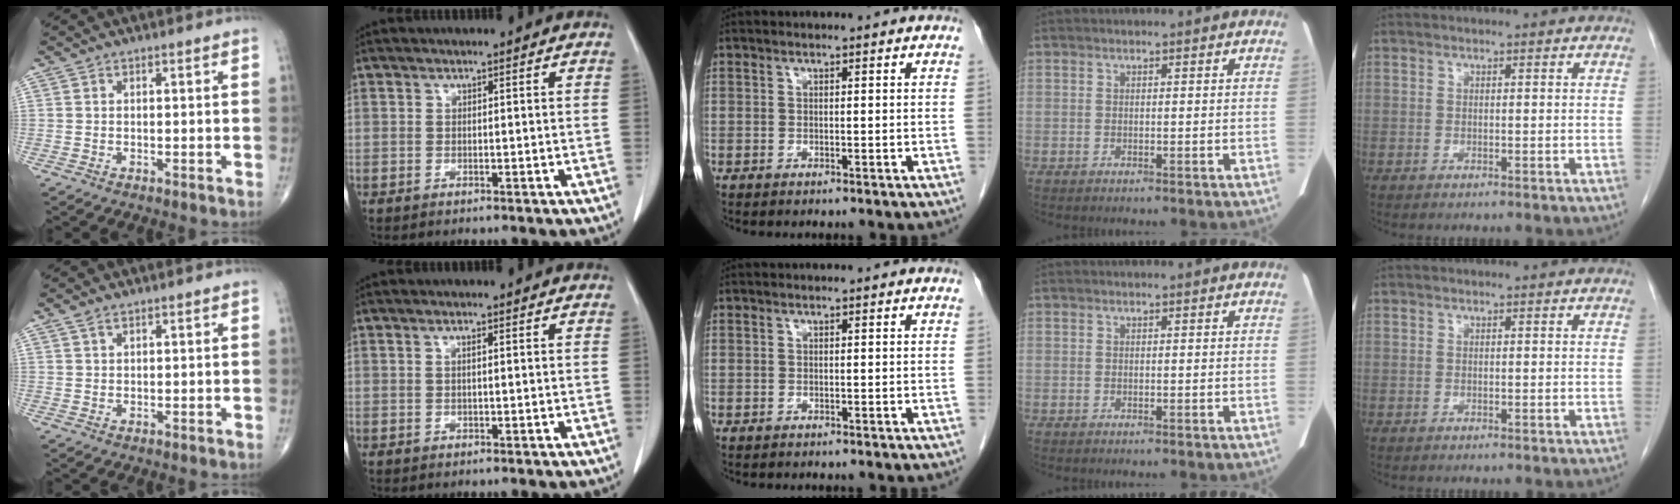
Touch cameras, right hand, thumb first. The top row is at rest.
{"thumb": {"total": 1.6, "force": [1.2, 0.7, 0.8], "torque": [-0.015, 0.005, 0.023]}, "index": {"total": 0.9, "force": [0.2, 0.1, 0.9], "torque": [-0.017, 0.002, 0.003]}}